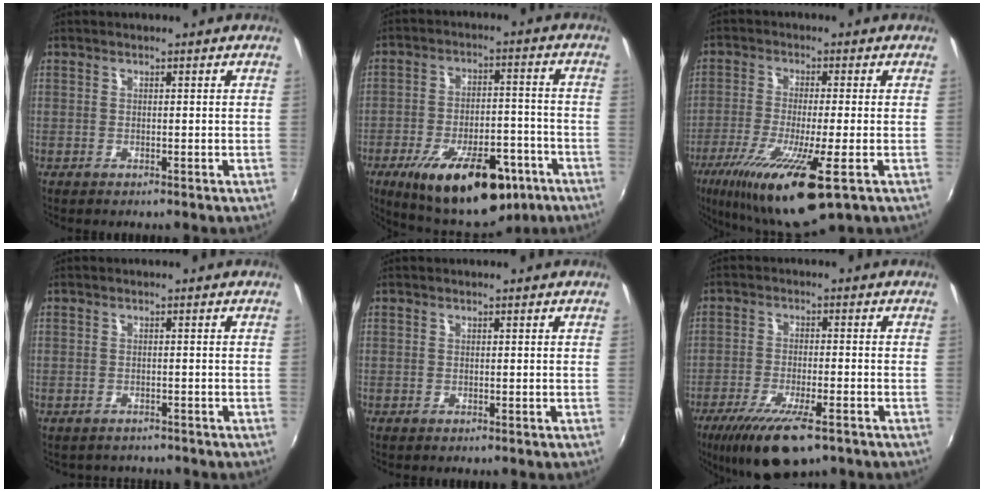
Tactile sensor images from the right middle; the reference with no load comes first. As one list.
[{"total": 20.5, "force": [-12.0, 8.7, 14.2], "torque": [-0.244, -0.017, -0.167]}, {"total": 16.1, "force": [-8.4, 2.4, 13.5], "torque": [-0.272, -0.059, -0.148]}, {"total": 2.5, "force": [-2.2, 1.2, 0.3], "torque": [-0.012, -0.009, -0.030]}, {"total": 0.0}, {"total": 12.3, "force": [-8.2, 3.4, 8.5], "torque": [-0.180, -0.038, -0.142]}]